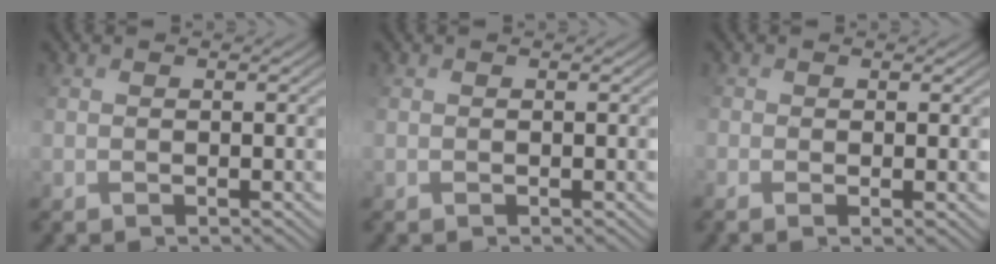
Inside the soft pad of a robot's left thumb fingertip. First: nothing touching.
{"total": 0.0}
{"total": 2.4, "force": [-0.6, 0.9, 2.1], "torque": [-0.040, -0.007, -0.003]}